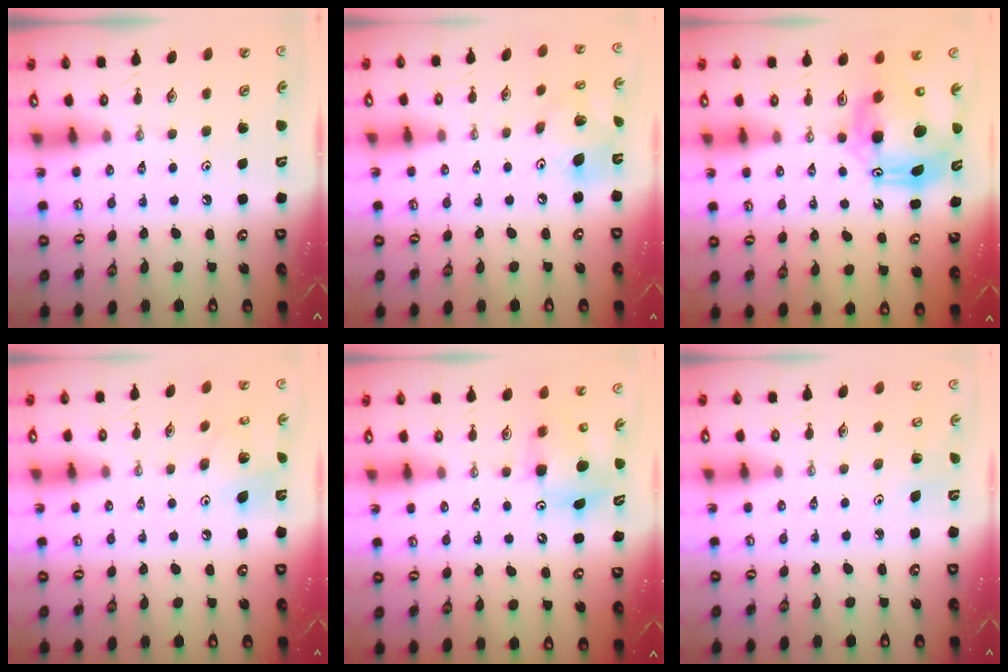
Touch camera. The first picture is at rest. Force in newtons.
{"total": 13.0, "press": 12.8, "slide": 2.2}
{"total": 13.8, "press": 13.8, "slide": 1.6}
{"total": 9.5, "press": 9.4, "slide": 0.7}
{"total": 7.7, "press": 7.7, "slide": 0.4}
{"total": 2.3, "press": 2.3, "slide": 0.2}